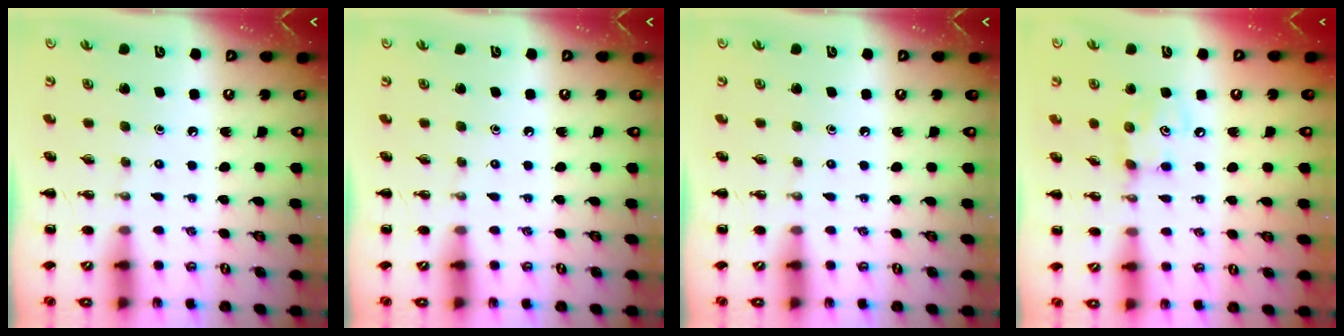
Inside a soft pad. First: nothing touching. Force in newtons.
{"total": 0.0}
{"total": 0.0}
{"total": 5.5, "press": 5.5, "slide": 0.5}